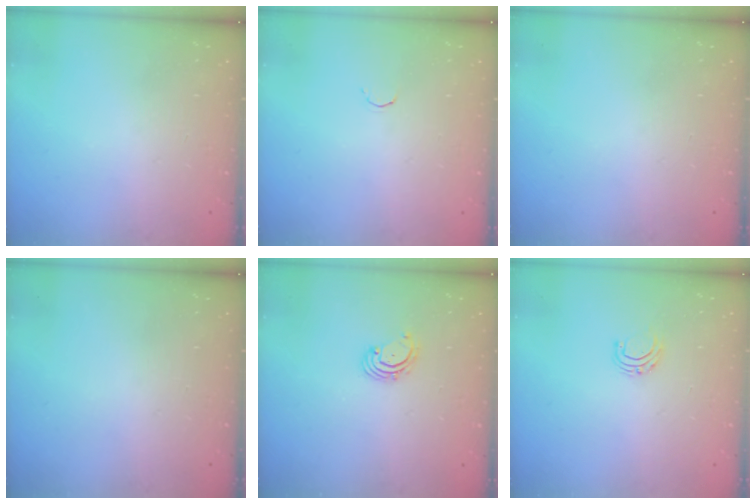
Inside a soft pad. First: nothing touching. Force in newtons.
{"total": 1.8, "press": 1.7, "slide": 0.4}
{"total": 0.0}
{"total": 0.0}
{"total": 2.0, "press": 1.9, "slide": 0.6}
{"total": 4.5, "press": 4.5, "slide": 0.4}